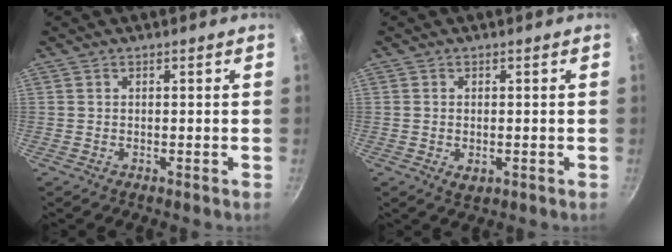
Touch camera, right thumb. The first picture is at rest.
{"total": 2.4, "force": [-0.4, 1.5, 1.8], "torque": [-0.029, -0.006, -0.004]}